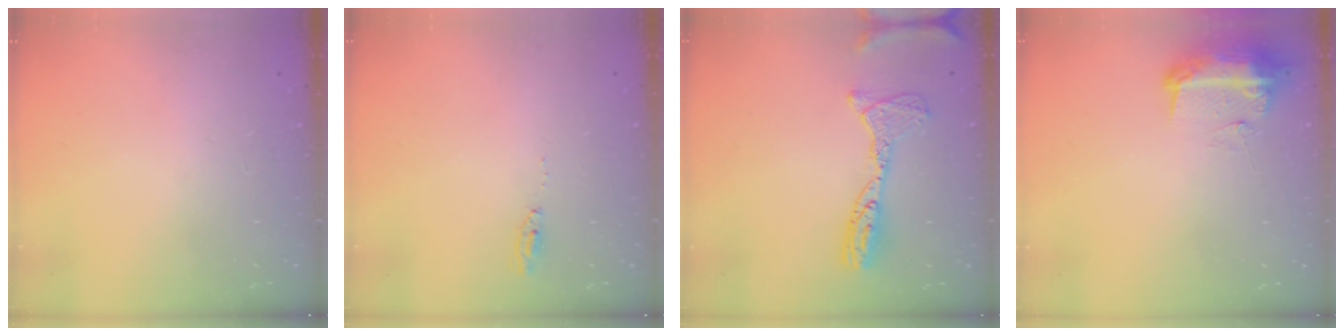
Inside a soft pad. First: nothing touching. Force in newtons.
{"total": 4.1, "press": 4.1, "slide": 0.4}
{"total": 13.7, "press": 13.7, "slide": 1.3}
{"total": 11.4, "press": 11.4, "slide": 1.1}